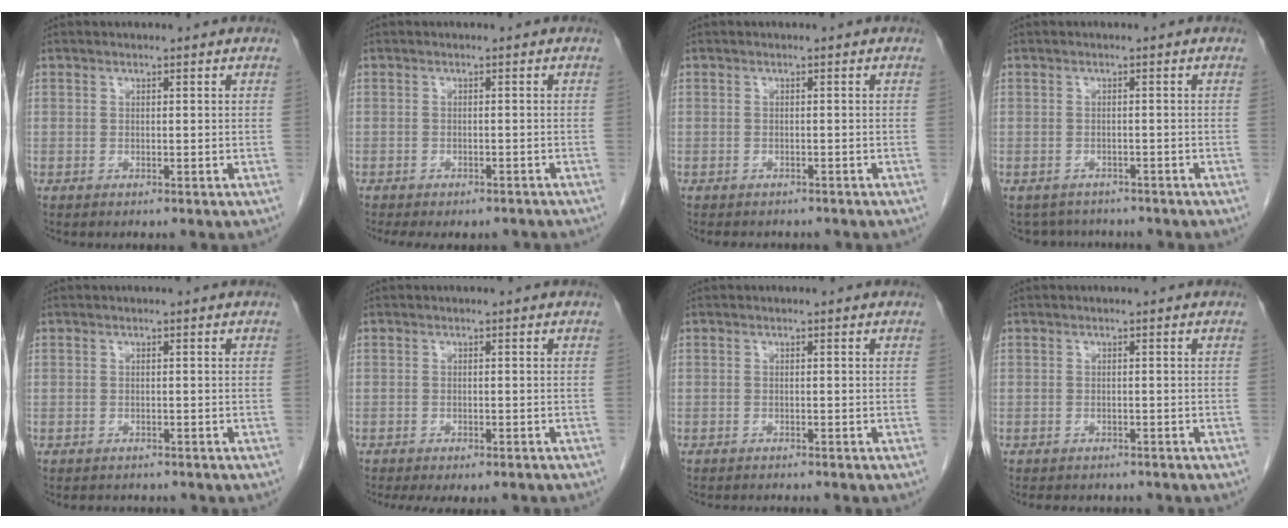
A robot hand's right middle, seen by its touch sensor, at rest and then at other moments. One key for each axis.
{"total": 7.2, "fx": -6.1, "fy": 2.8, "fz": 2.8, "tx": -0.036, "ty": 0.004, "tz": -0.075}
{"total": 5.1, "fx": -4.4, "fy": 2.0, "fz": 1.6, "tx": -0.019, "ty": -0.001, "tz": -0.053}
{"total": 5.6, "fx": -5.1, "fy": 2.2, "fz": 0.5, "tx": -0.002, "ty": 0.005, "tz": -0.065}
{"total": 3.2, "fx": -2.8, "fy": 1.3, "fz": 0.6, "tx": -0.010, "ty": -0.003, "tz": -0.035}
{"total": 7.2, "fx": -6.1, "fy": 2.1, "fz": 3.1, "tx": -0.038, "ty": -0.002, "tz": -0.079}
{"total": 3.5, "fx": -3.3, "fy": 0.4, "fz": 1.1, "tx": -0.013, "ty": -0.006, "tz": -0.044}
{"total": 6.5, "fx": -5.7, "fy": 2.5, "fz": 2.0, "tx": -0.026, "ty": 0.002, "tz": -0.069}